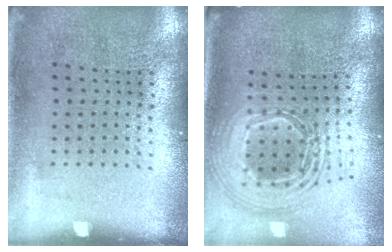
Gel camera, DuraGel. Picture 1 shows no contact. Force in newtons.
{"total": 2.6, "press": 1.9, "slide": 1.8}